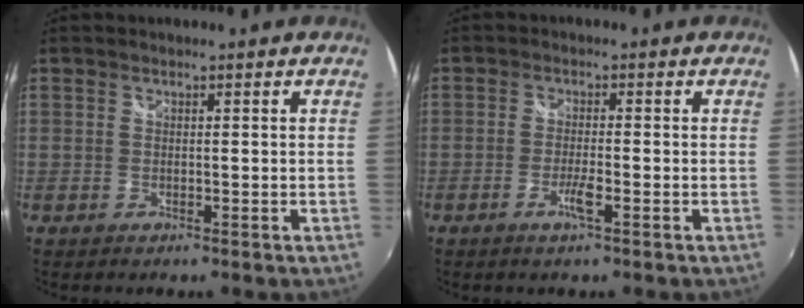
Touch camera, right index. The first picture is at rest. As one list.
[{"total": 2.6, "force": [-1.3, 0.1, 2.3], "torque": [-0.048, -0.003, -0.025]}]